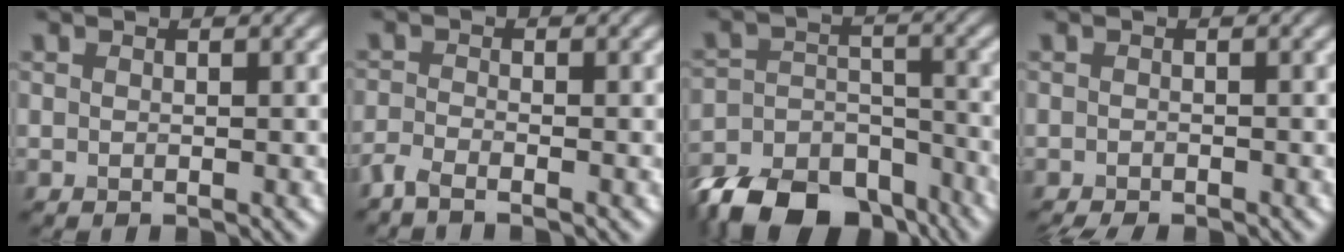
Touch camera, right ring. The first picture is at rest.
{"total": 1.9, "force": [-1.7, 0.4, 0.9], "torque": [-0.025, -0.011, -0.043]}
{"total": 14.7, "force": [-11.5, 7.6, 5.2], "torque": [-0.099, -0.023, -0.167]}
{"total": 1.7, "force": [-1.5, 0.3, 0.6], "torque": [-0.010, -0.004, -0.027]}